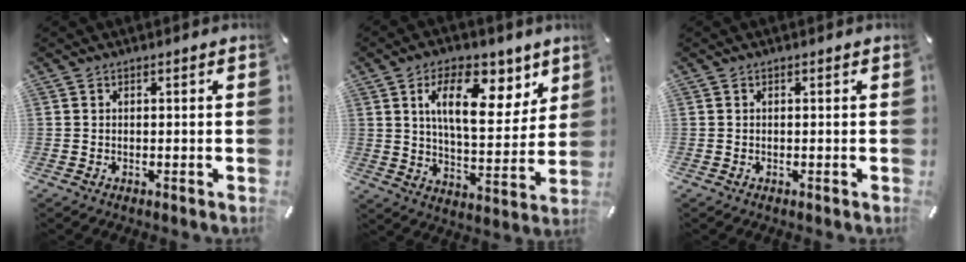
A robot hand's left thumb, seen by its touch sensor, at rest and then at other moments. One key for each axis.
{"total": 16.3, "fx": 7.9, "fy": 8.4, "fz": 11.5, "tx": -0.174, "ty": -0.027, "tz": 0.131}
{"total": 0.0}